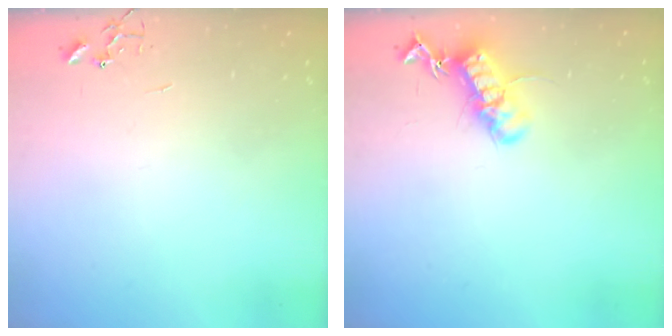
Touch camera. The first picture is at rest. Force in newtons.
{"total": 15.5, "press": 15.4, "slide": 1.8}